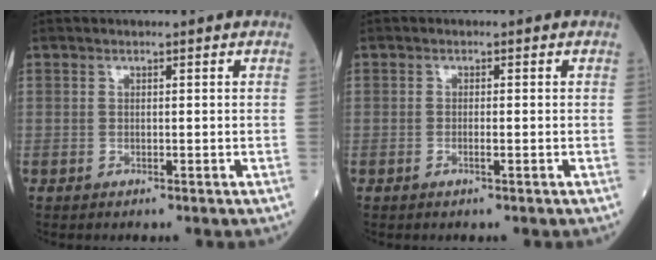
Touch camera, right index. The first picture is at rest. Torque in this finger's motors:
{"motor_torque": [-0.19, -0.21, -0.03, -0.01]}